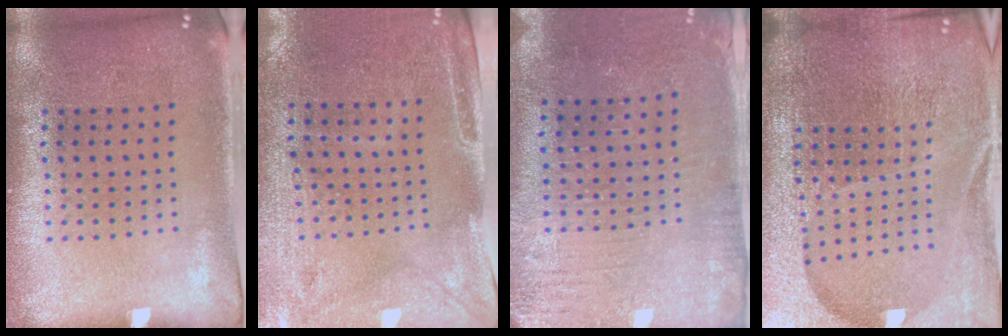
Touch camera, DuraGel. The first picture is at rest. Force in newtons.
{"total": 3.0, "press": 2.5, "slide": 1.5}
{"total": 3.1, "press": 2.8, "slide": 1.2}
{"total": 7.0, "press": 6.0, "slide": 3.5}